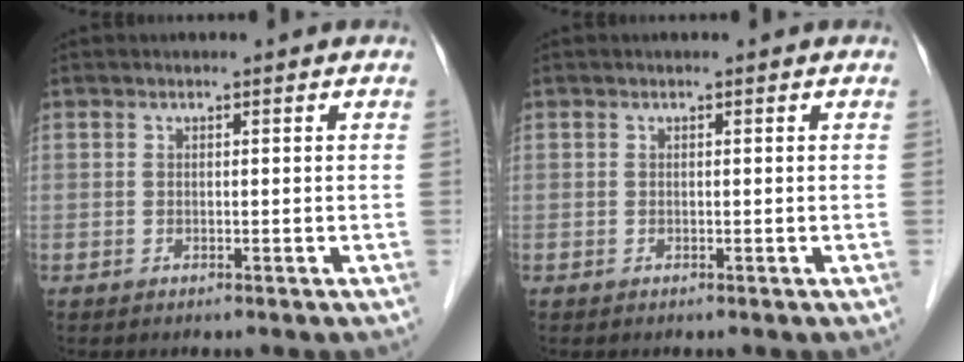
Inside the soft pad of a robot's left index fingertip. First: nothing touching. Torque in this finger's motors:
{"motor_torque": [-0.03, -0.02, 0.00, 0.00]}